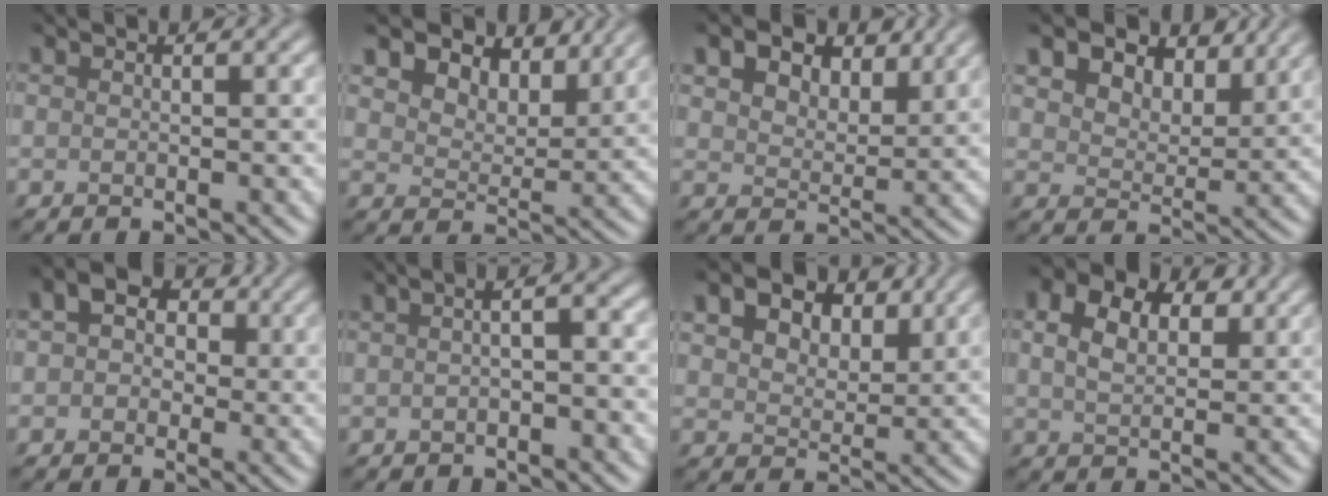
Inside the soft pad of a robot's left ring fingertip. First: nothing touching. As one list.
[{"total": 8.1, "force": [5.8, 4.1, 3.9], "torque": [-0.072, -0.005, 0.088]}, {"total": 7.6, "force": [4.8, 4.0, 4.2], "torque": [-0.074, 0.010, 0.058]}, {"total": 9.1, "force": [6.1, 4.8, 4.7], "torque": [-0.094, 0.002, 0.092]}, {"total": 4.2, "force": [1.1, 3.4, 2.4], "torque": [-0.026, 0.014, -0.001]}, {"total": 2.3, "force": [-0.4, 0.5, 2.2], "torque": [-0.032, 0.005, -0.008]}, {"total": 7.9, "force": [4.5, 4.5, 4.6], "torque": [-0.084, 0.011, 0.058]}, {"total": 8.0, "force": [4.2, 4.8, 4.8], "torque": [-0.099, 0.018, 0.053]}]